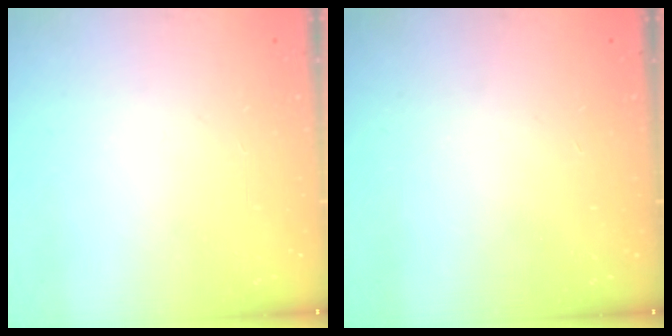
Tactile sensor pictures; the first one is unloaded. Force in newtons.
{"total": 0.0}